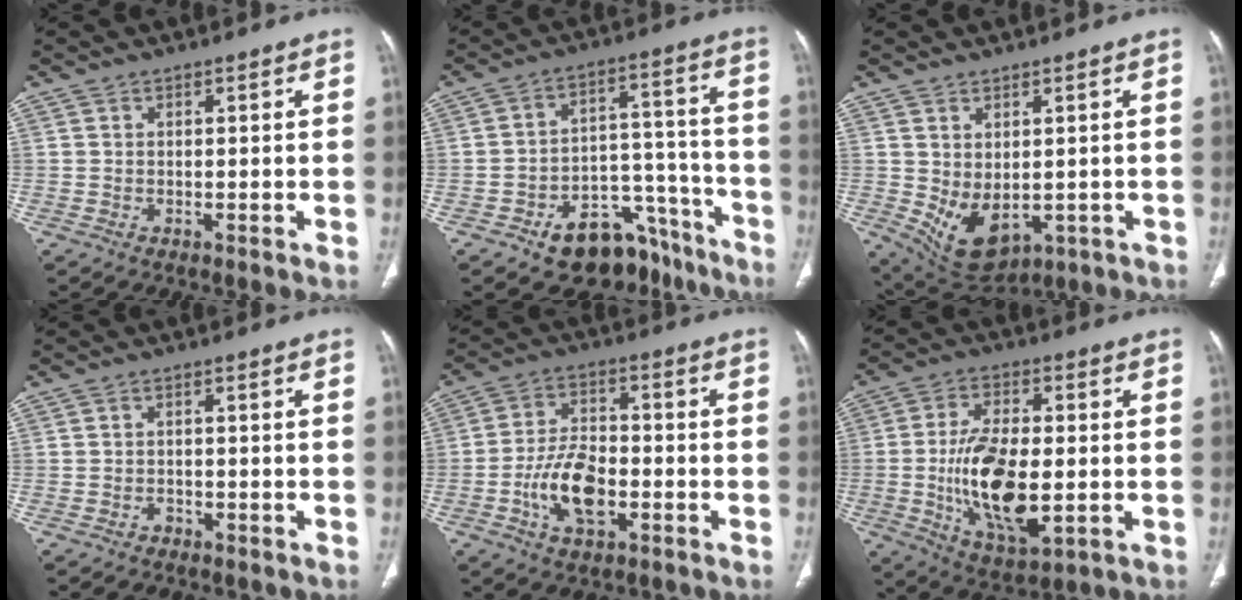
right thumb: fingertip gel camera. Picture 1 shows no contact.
{"total": 16.0, "force": [-10.7, 9.3, 7.3], "torque": [-0.050, 0.102, -0.153]}
{"total": 9.0, "force": [-1.1, 5.3, 7.2], "torque": [-0.110, -0.003, 0.013]}
{"total": 1.2, "force": [-0.8, 0.9, 0.3], "torque": [-0.004, 0.007, -0.012]}
{"total": 10.8, "force": [-3.4, 5.9, 8.3], "torque": [-0.145, 0.020, -0.063]}
{"total": 16.4, "force": [-2.1, 7.6, 14.4], "torque": [-0.258, -0.009, -0.028]}